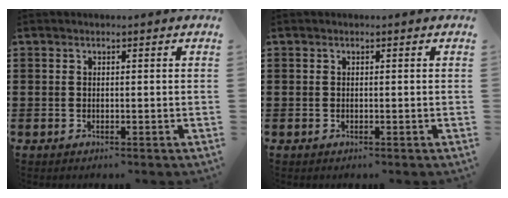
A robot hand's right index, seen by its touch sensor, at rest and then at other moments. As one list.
[{"total": 0.0}]